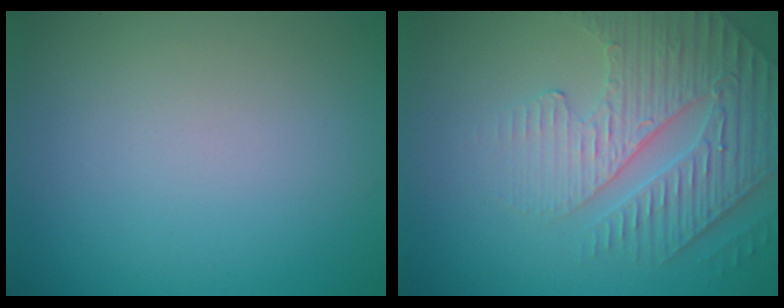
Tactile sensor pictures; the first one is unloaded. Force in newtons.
{"total": 4.2, "press": 4.0, "slide": 1.4}